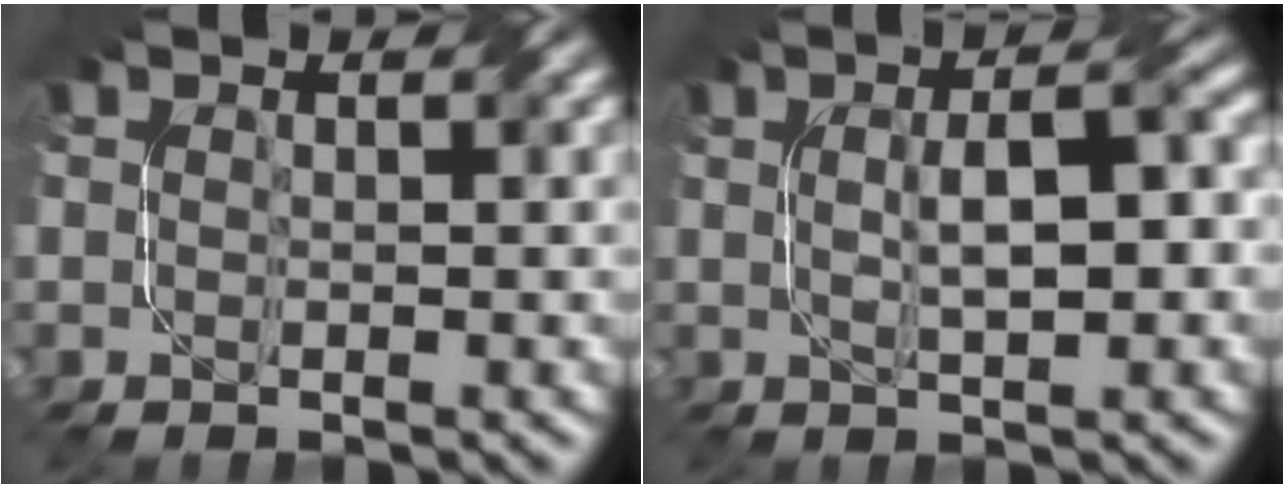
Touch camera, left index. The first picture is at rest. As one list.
[{"total": 5.1, "force": [0.5, 1.5, 4.8], "torque": [-0.070, 0.011, 0.004]}]